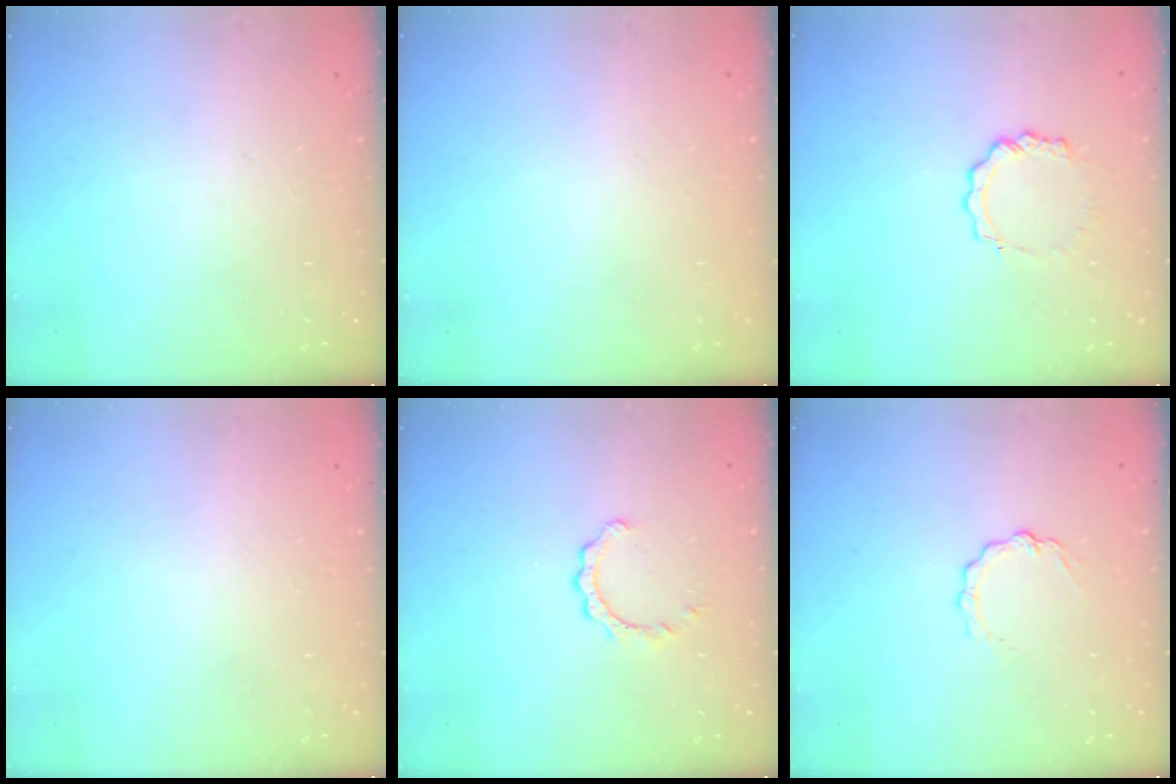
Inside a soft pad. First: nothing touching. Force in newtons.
{"total": 1.4, "press": 1.4, "slide": 0.1}
{"total": 6.6, "press": 6.6, "slide": 0.5}
{"total": 1.6, "press": 1.6, "slide": 0.1}
{"total": 2.6, "press": 2.6, "slide": 0.2}
{"total": 3.6, "press": 3.6, "slide": 0.3}